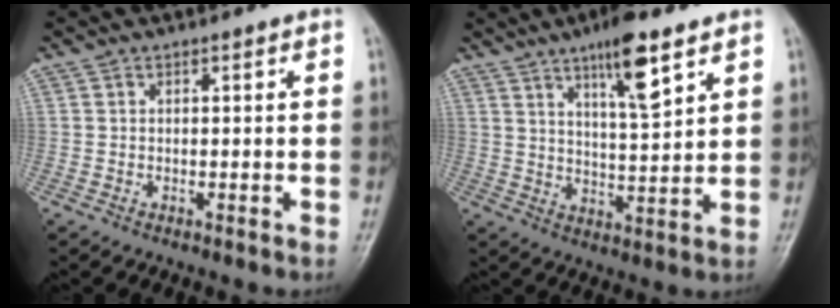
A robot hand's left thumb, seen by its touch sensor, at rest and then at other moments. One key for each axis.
{"total": 10.2, "fx": 6.1, "fy": 2.2, "fz": 7.9, "tx": -0.123, "ty": -0.035, "tz": 0.102}